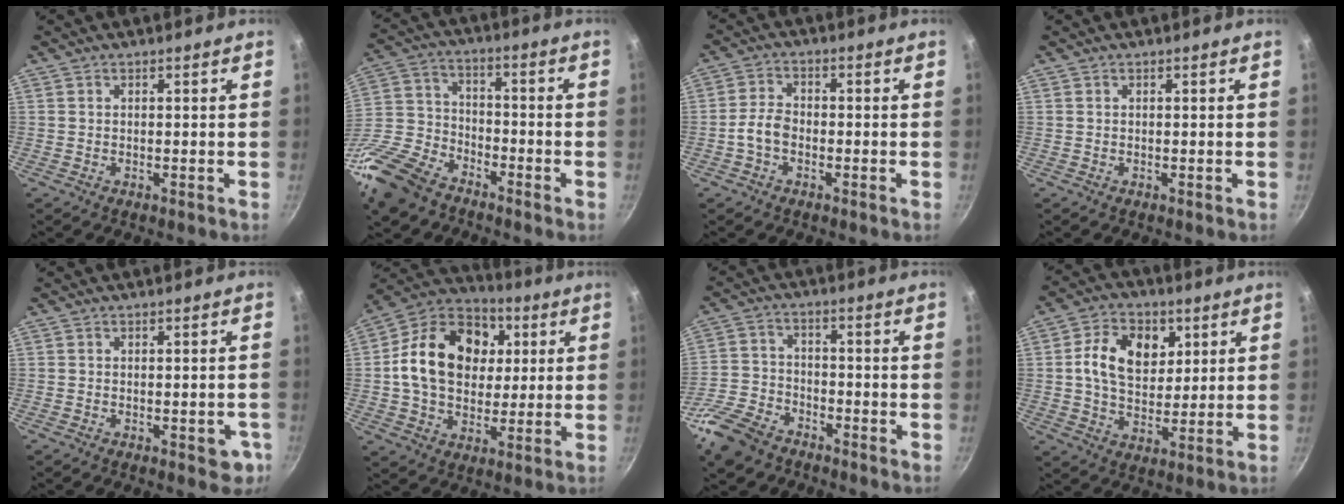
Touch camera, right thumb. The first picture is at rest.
{"total": 16.9, "force": [-11.5, 9.5, 8.1], "torque": [-0.166, 0.057, -0.240]}
{"total": 4.4, "force": [-1.6, 2.9, 2.9], "torque": [-0.054, 0.024, -0.038]}
{"total": 0.0}
{"total": 4.1, "force": [-1.5, 2.1, 3.2], "torque": [-0.020, 0.007, -0.017]}
{"total": 20.4, "force": [3.3, 15.5, 12.9], "torque": [-0.193, 0.020, 0.047]}
{"total": 11.1, "force": [-7.4, 6.5, 5.2], "torque": [-0.099, 0.043, -0.154]}
{"total": 12.4, "force": [3.3, 8.9, 8.0], "torque": [-0.109, -0.006, 0.047]}